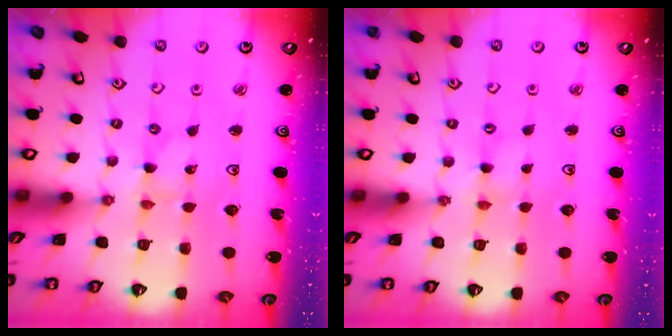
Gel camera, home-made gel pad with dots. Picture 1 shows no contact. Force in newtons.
{"total": 0.7, "press": 0.6, "slide": 0.1}